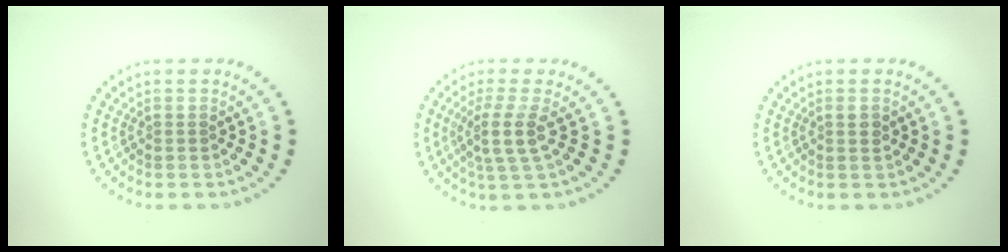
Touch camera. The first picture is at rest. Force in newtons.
{"total": 3.0, "press": 2.2, "slide": 2.0}
{"total": 1.0, "press": 0.9, "slide": 0.4}